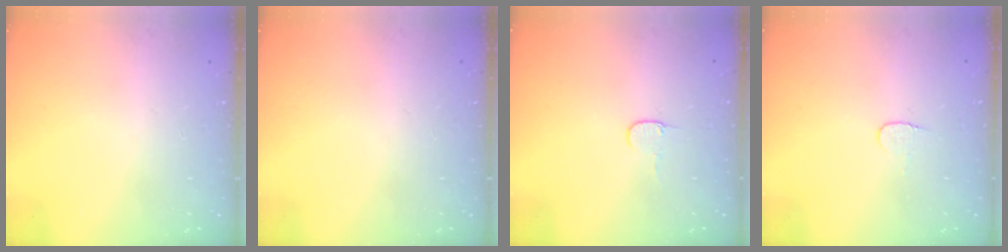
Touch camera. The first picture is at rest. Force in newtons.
{"total": 0.0}
{"total": 3.8, "press": 3.8, "slide": 0.4}
{"total": 3.9, "press": 3.9, "slide": 0.2}